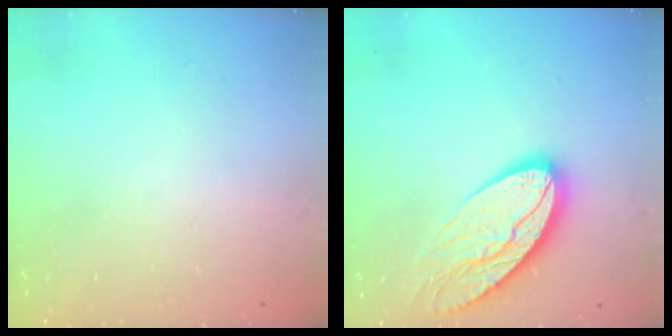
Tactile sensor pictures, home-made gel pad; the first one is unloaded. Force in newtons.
{"total": 14.6, "press": 14.5, "slide": 1.4}